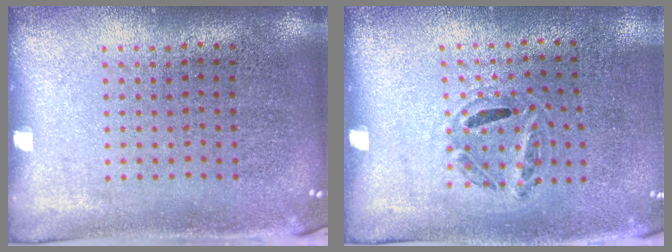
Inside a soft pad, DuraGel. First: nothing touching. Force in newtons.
{"total": 1.2, "press": 0.8, "slide": 0.9}